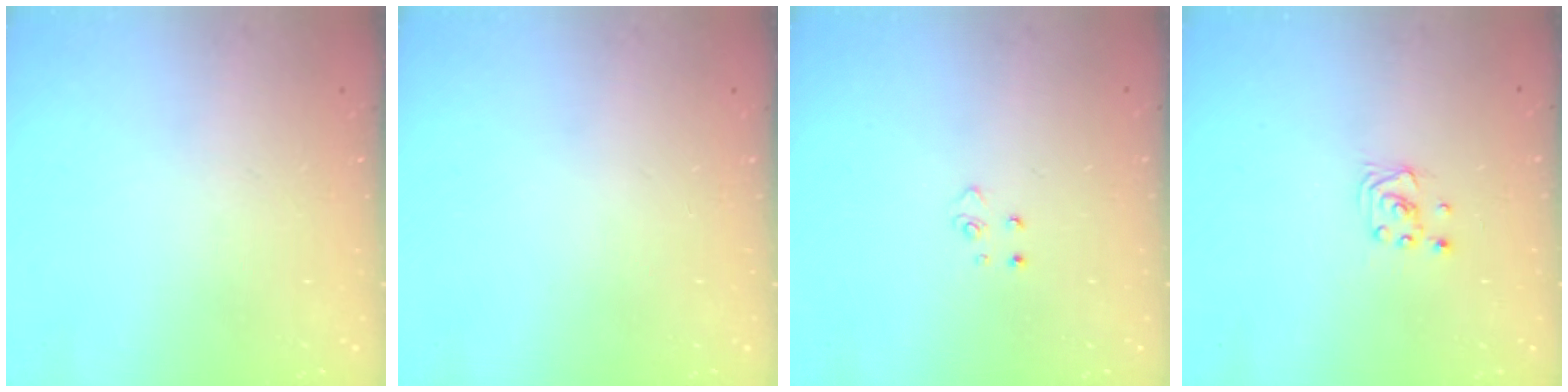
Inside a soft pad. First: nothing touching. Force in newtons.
{"total": 0.0}
{"total": 2.6, "press": 2.6, "slide": 0.3}
{"total": 2.0, "press": 2.0, "slide": 0.1}